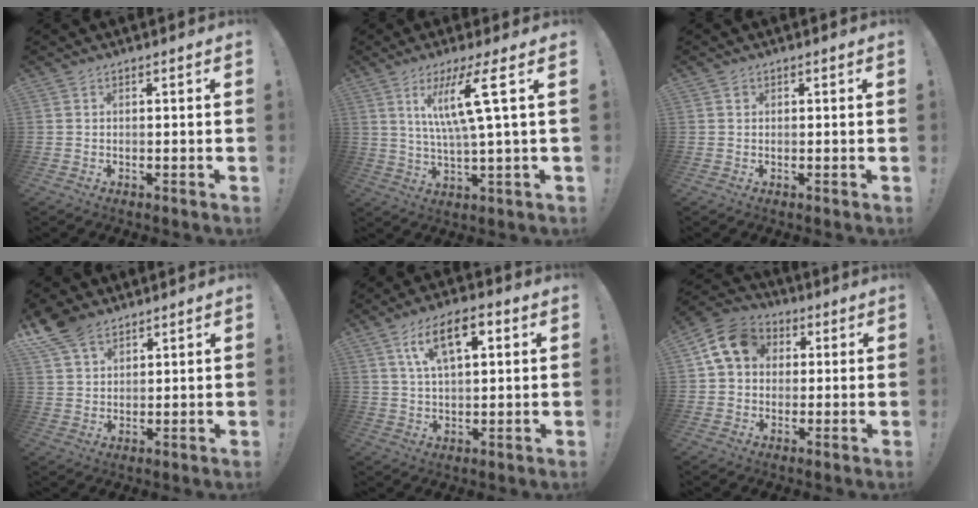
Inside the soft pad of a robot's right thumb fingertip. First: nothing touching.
{"total": 13.1, "force": [4.2, 0.0, 12.4], "torque": [-0.226, -0.006, 0.050]}
{"total": 0.8, "force": [0.3, 0.7, 0.2], "torque": [-0.001, 0.003, 0.005]}
{"total": 8.6, "force": [6.3, 4.7, 3.5], "torque": [-0.075, -0.026, 0.125]}
{"total": 11.6, "force": [4.6, 5.4, 9.3], "torque": [-0.157, 0.005, 0.081]}
{"total": 11.9, "force": [3.6, 9.5, 6.2], "torque": [-0.100, 0.005, 0.077]}